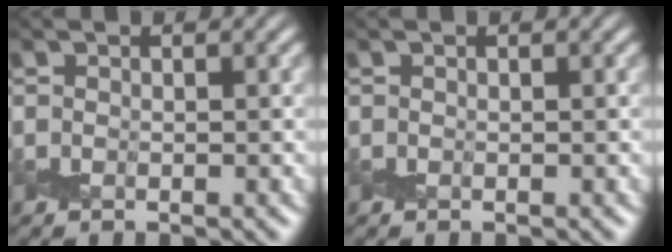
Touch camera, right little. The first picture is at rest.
{"total": 0.0}